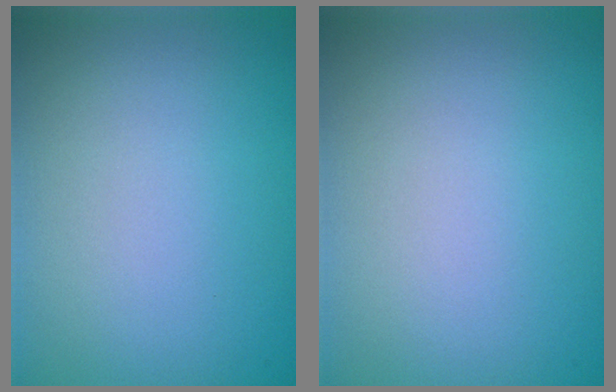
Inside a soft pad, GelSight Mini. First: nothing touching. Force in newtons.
{"total": 0.0}